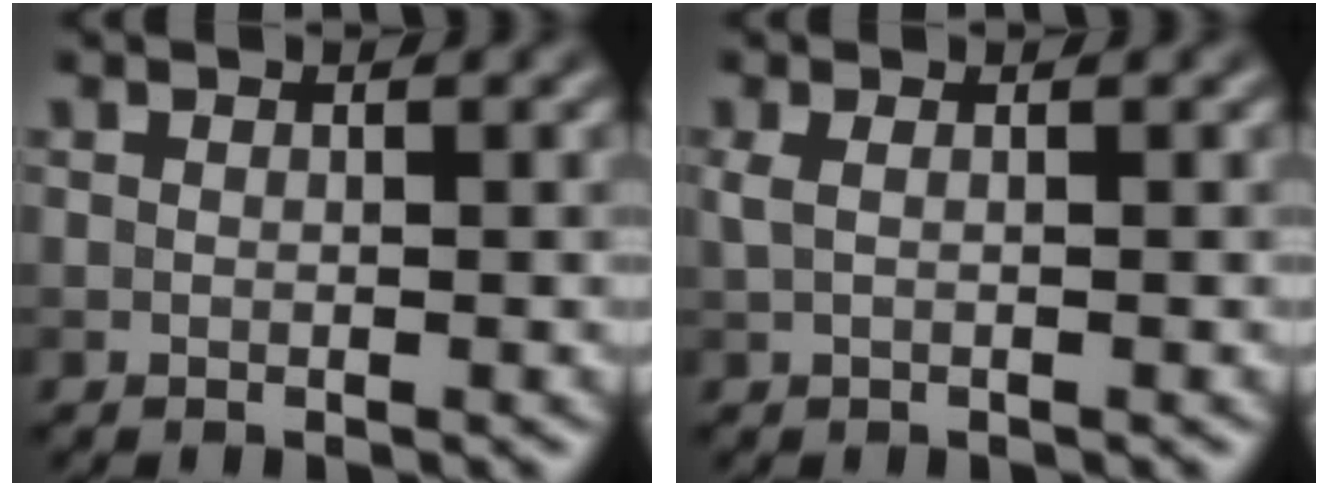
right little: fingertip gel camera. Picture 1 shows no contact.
{"total": 1.1, "force": [0.3, 0.3, 1.1], "torque": [-0.021, 0.002, 0.004]}